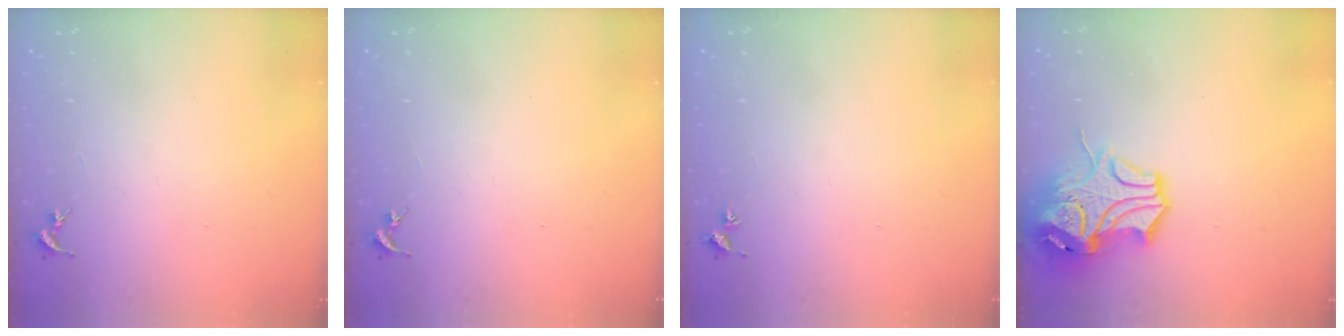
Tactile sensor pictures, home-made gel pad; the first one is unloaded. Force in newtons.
{"total": 0.0}
{"total": 2.1, "press": 2.1, "slide": 0.2}
{"total": 14.2, "press": 14.0, "slide": 2.0}